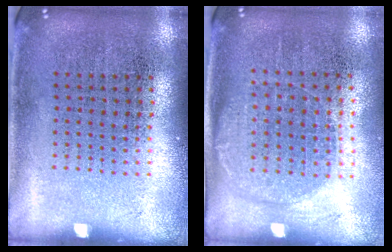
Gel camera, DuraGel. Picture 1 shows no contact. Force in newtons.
{"total": 1.3, "press": 1.1, "slide": 0.6}